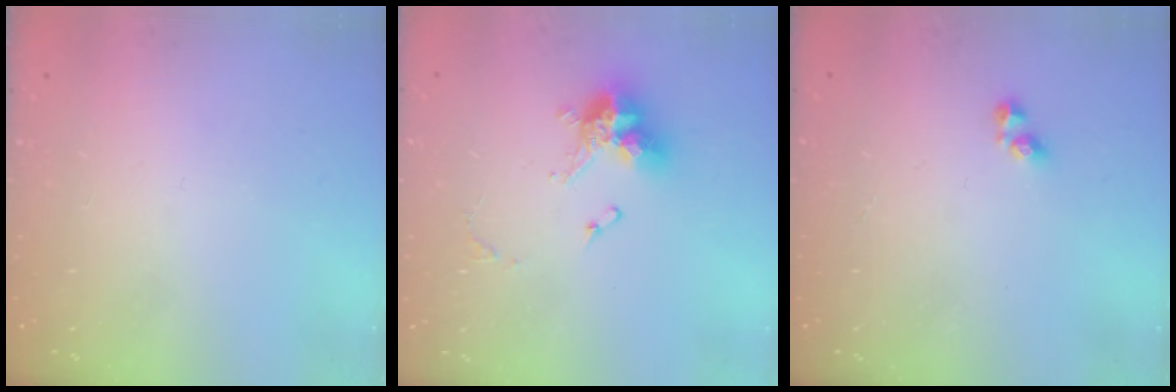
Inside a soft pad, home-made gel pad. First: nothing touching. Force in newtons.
{"total": 11.4, "press": 11.4, "slide": 0.9}
{"total": 2.9, "press": 2.9, "slide": 0.4}